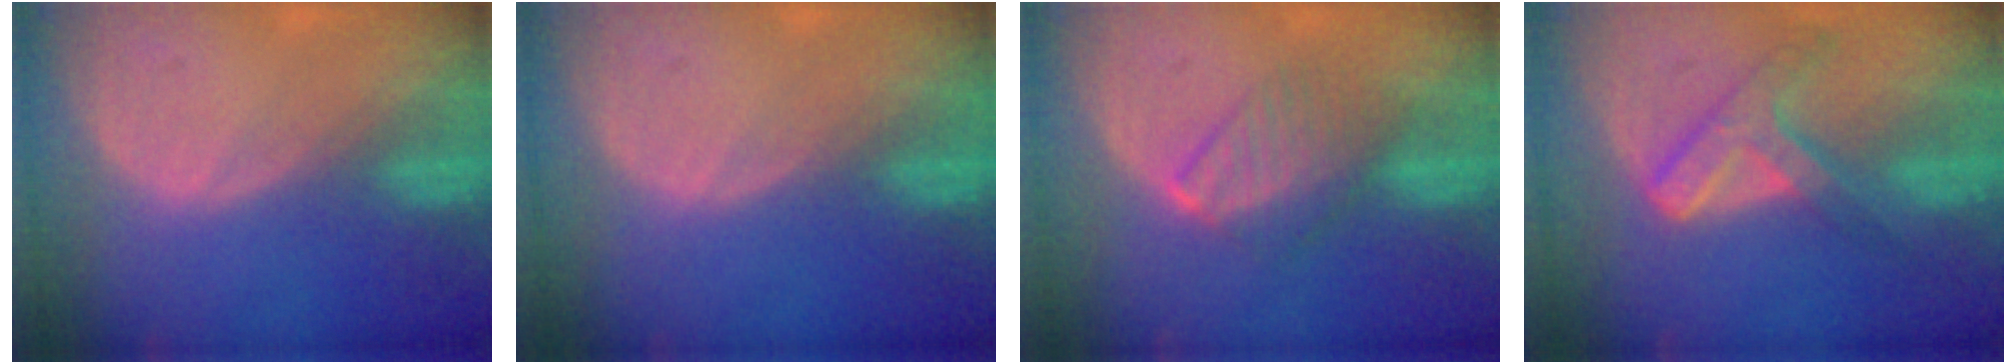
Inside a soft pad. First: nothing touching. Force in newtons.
{"total": 0.0}
{"total": 5.7, "press": 5.6, "slide": 0.6}
{"total": 7.3, "press": 6.2, "slide": 3.9}